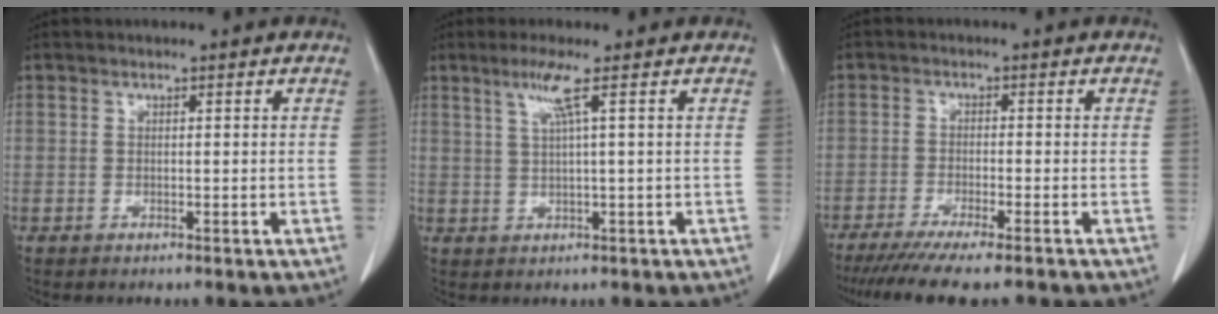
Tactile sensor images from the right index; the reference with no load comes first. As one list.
[{"total": 3.7, "force": [1.6, -1.0, 3.1], "torque": [-0.071, 0.000, 0.037]}, {"total": 12.2, "force": [-10.3, 0.6, 6.6], "torque": [-0.089, -0.029, -0.156]}]